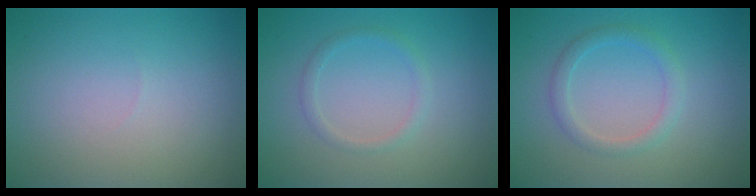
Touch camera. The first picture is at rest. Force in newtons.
{"total": 1.2, "press": 1.2, "slide": 0.1}
{"total": 1.9, "press": 1.9, "slide": 0.1}